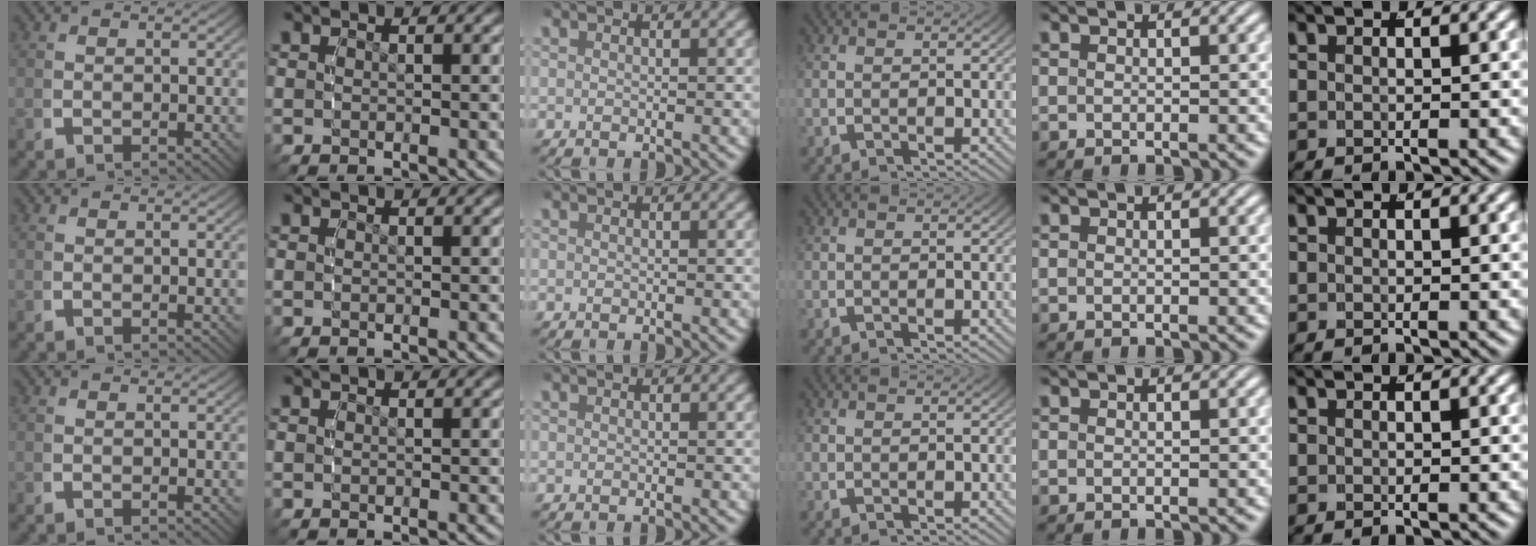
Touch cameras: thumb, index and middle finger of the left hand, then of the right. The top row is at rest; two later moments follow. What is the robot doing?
{"motion": "reach", "object": "pen bag"}